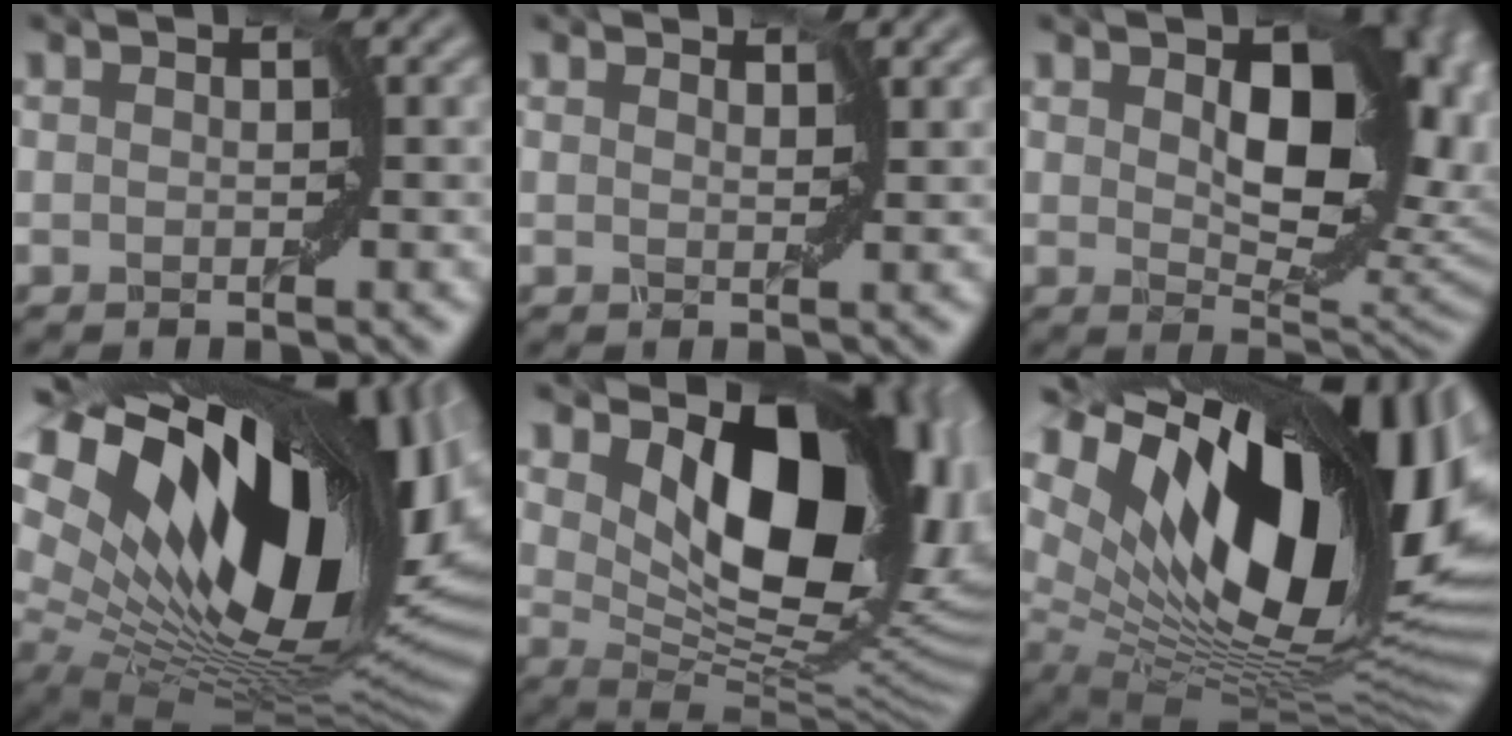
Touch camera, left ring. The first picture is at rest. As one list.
[{"total": 1.0, "force": [0.9, 0.0, 0.2], "torque": [-0.007, 0.003, 0.016]}, {"total": 12.6, "force": [1.8, 7.0, 10.3], "torque": [-0.153, -0.010, 0.040]}, {"total": 19.5, "force": [7.3, 9.3, 15.5], "torque": [-0.270, -0.012, 0.146]}, {"total": 13.4, "force": [4.6, 7.0, 10.5], "torque": [-0.144, -0.012, 0.086]}, {"total": 19.1, "force": [7.0, 8.6, 15.6], "torque": [-0.267, 0.007, 0.123]}]